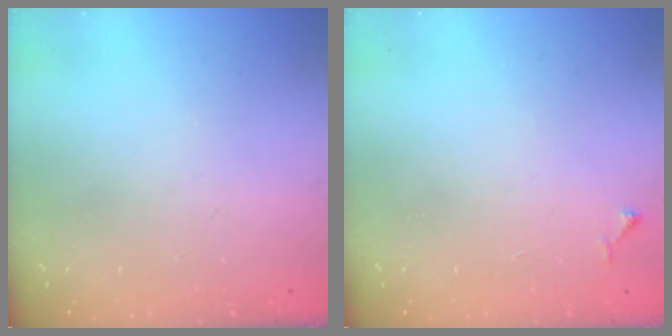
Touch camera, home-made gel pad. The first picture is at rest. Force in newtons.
{"total": 4.5, "press": 4.5, "slide": 0.6}